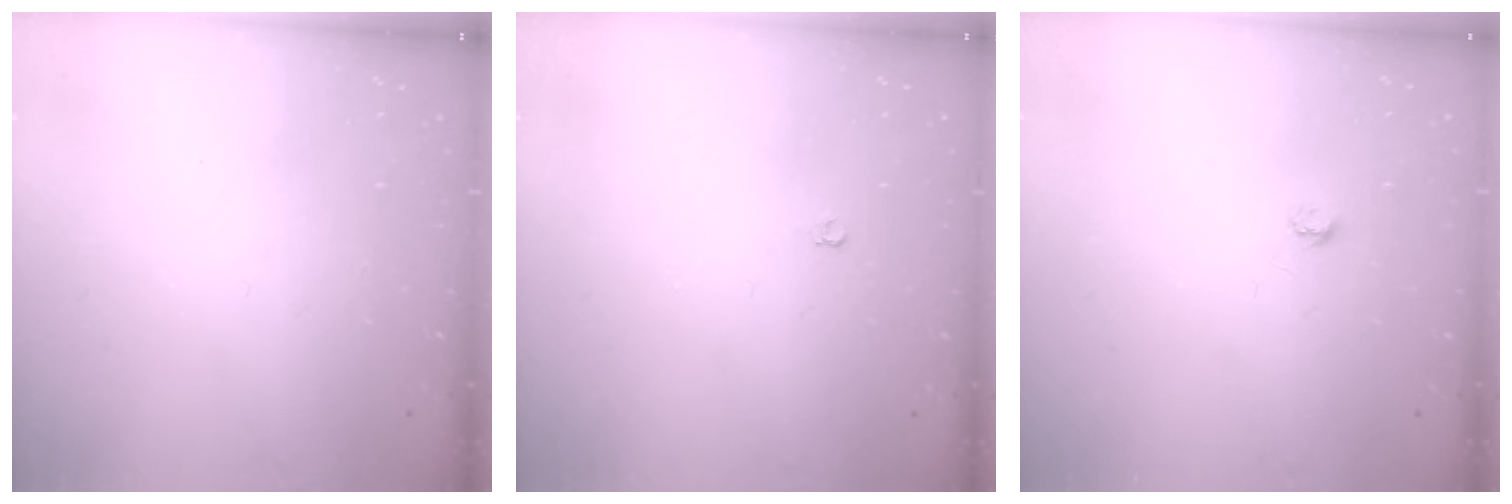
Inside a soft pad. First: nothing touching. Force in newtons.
{"total": 3.6, "press": 3.6, "slide": 0.6}
{"total": 2.7, "press": 2.7, "slide": 0.4}